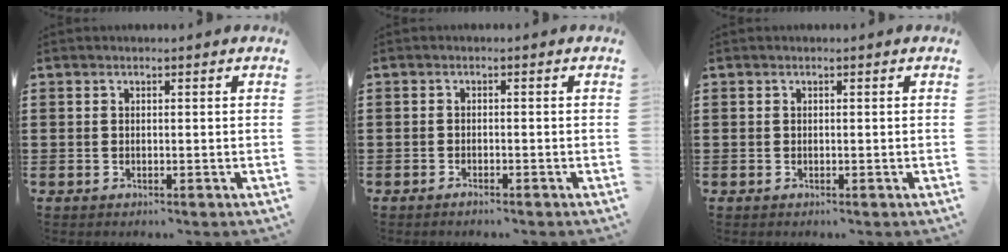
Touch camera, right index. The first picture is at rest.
{"total": 0.9, "force": [-0.9, 0.0, 0.3], "torque": [-0.009, -0.004, -0.017]}
{"total": 0.0}